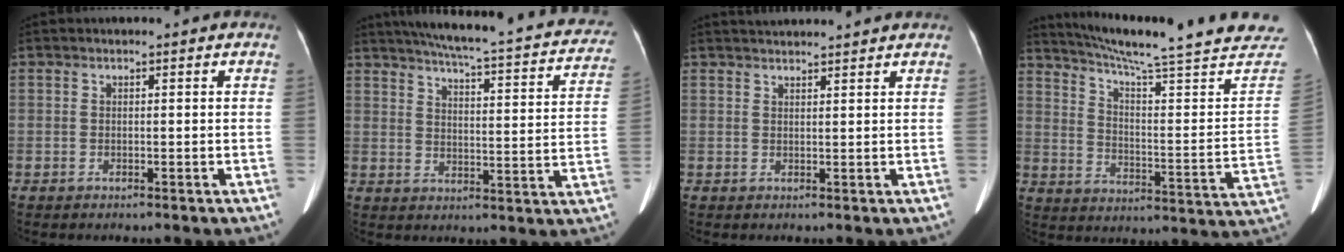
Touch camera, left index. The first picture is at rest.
{"total": 25.9, "force": [22.4, 4.1, 12.3], "torque": [-0.176, -0.033, 0.264]}
{"total": 5.6, "force": [5.4, -0.2, 1.4], "torque": [-0.019, 0.024, 0.069]}
{"total": 29.7, "force": [26.2, 1.1, 13.8], "torque": [-0.210, -0.104, 0.332]}